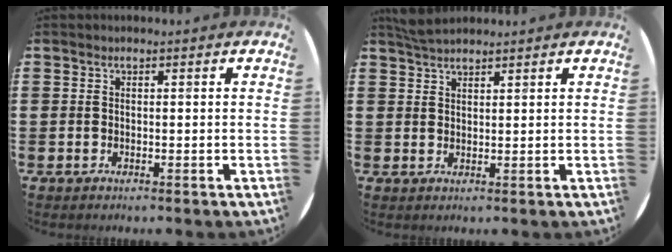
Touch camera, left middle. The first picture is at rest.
{"total": 2.7, "force": [2.6, 0.5, 0.8], "torque": [-0.020, 0.000, 0.049]}